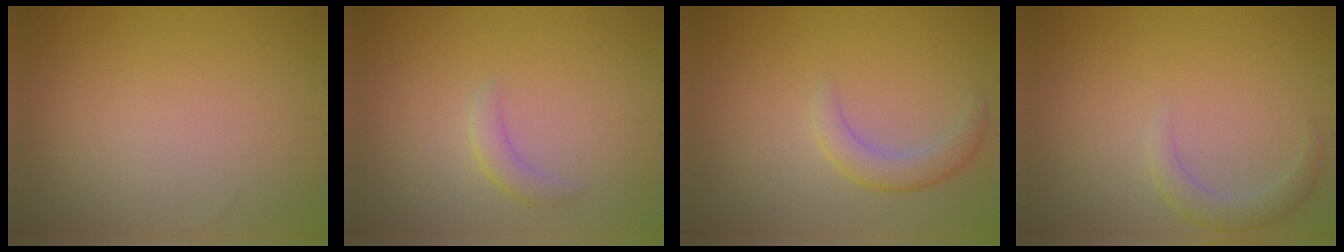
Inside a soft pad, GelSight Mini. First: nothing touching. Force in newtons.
{"total": 1.5, "press": 1.5, "slide": 0.1}
{"total": 2.5, "press": 2.5, "slide": 0.2}
{"total": 2.1, "press": 2.1, "slide": 0.2}